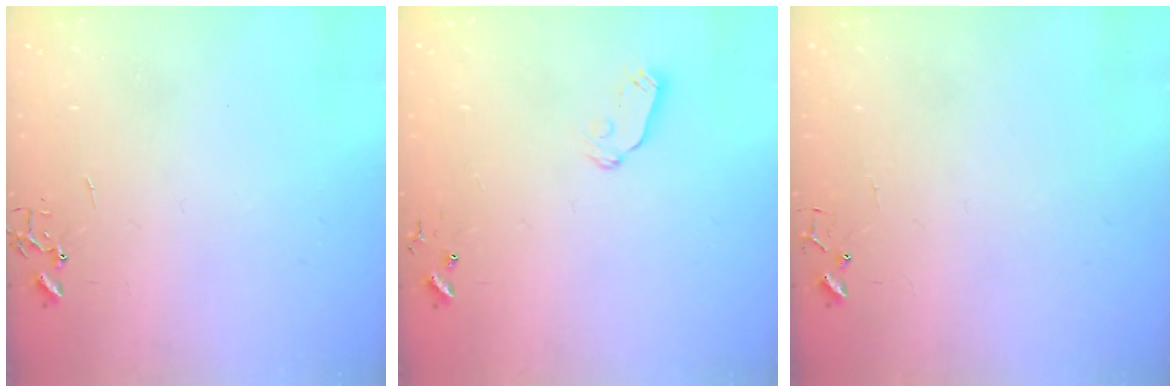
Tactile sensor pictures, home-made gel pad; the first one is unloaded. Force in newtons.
{"total": 6.0, "press": 6.0, "slide": 0.5}
{"total": 4.9, "press": 4.8, "slide": 0.4}